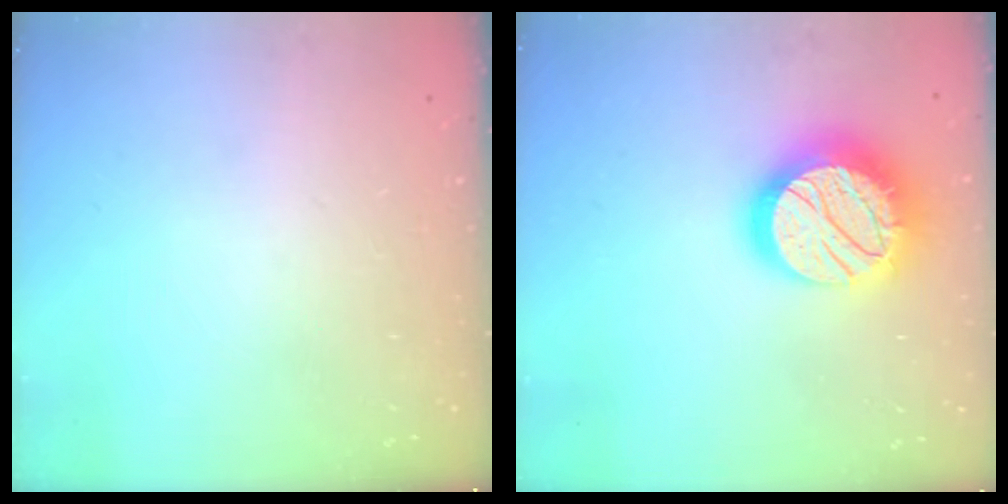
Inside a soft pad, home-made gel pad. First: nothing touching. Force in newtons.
{"total": 20.9, "press": 20.8, "slide": 1.4}